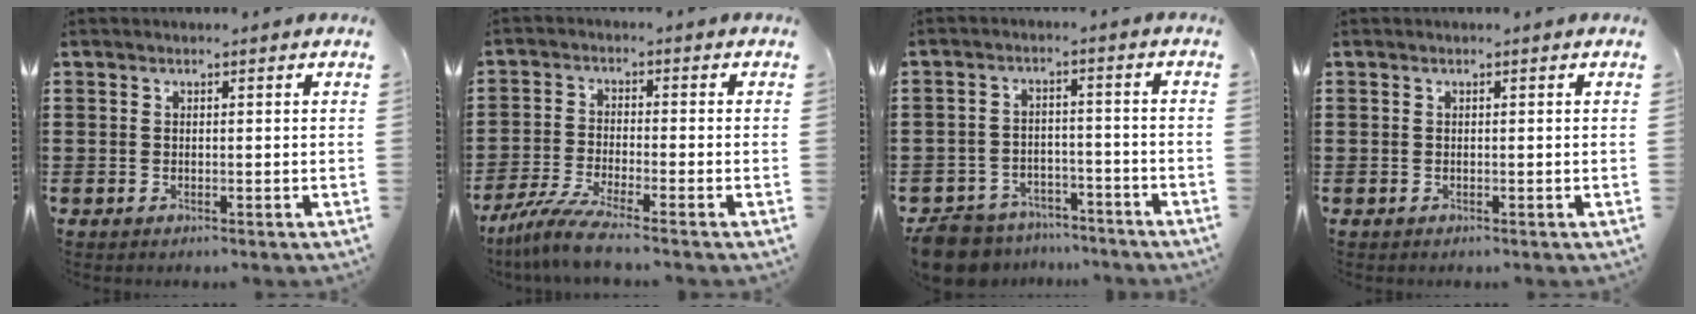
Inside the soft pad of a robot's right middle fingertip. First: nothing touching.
{"total": 5.8, "force": [-4.9, -0.1, 3.2], "torque": [-0.080, -0.022, -0.096]}
{"total": 7.1, "force": [-6.8, 1.7, 0.9], "torque": [-0.033, 0.014, -0.138]}
{"total": 0.0}